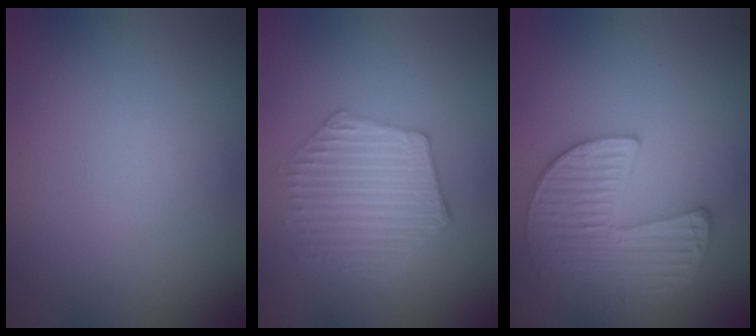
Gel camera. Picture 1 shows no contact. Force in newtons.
{"total": 5.4, "press": 4.1, "slide": 3.6}
{"total": 4.9, "press": 4.7, "slide": 1.6}